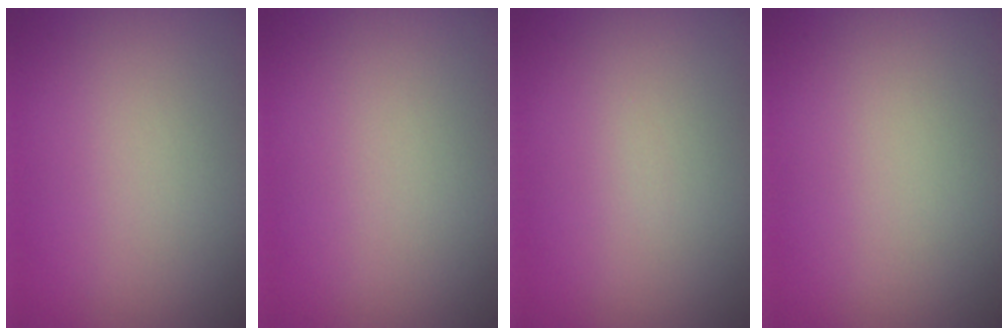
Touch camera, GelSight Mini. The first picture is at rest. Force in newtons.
{"total": 0.0}
{"total": 0.0}
{"total": 0.0}